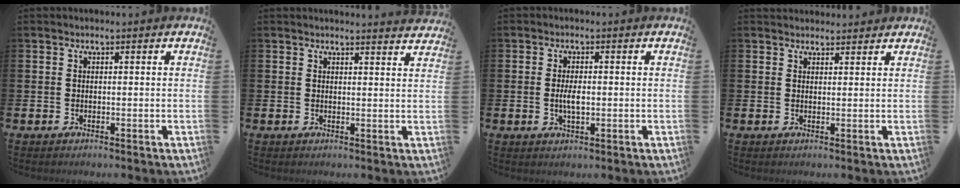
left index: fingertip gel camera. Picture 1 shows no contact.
{"total": 2.2, "force": [2.2, -0.1, -0.2], "torque": [0.015, -0.019, 0.036]}
{"total": 2.9, "force": [0.0, 1.3, 2.6], "torque": [-0.035, -0.004, -0.005]}
{"total": 1.9, "force": [1.9, 0.6, -0.1], "torque": [0.012, -0.008, 0.032]}